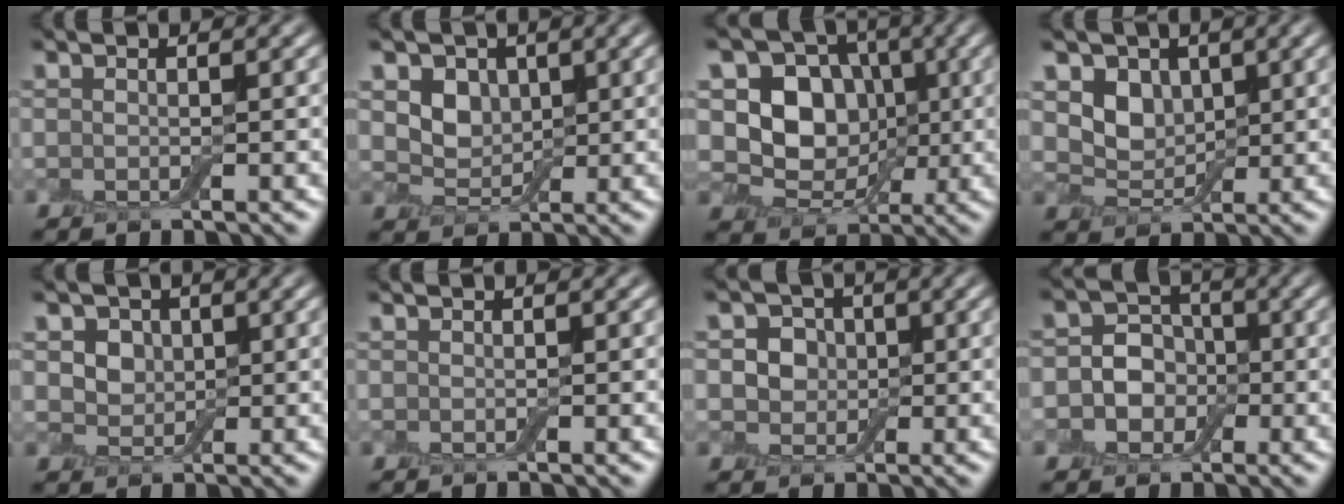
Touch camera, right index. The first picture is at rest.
{"total": 2.9, "force": [0.8, 2.4, 1.4], "torque": [-0.031, -0.013, 0.010]}
{"total": 6.9, "force": [0.2, 5.9, 3.6], "torque": [-0.047, -0.004, -0.013]}
{"total": 3.2, "force": [0.9, 2.6, 1.6], "torque": [-0.033, -0.009, 0.009]}
{"total": 4.0, "force": [1.4, 3.2, 1.9], "torque": [-0.039, 0.005, 0.016]}
{"total": 0.0}
{"total": 3.4, "force": [0.2, 3.1, 1.4], "torque": [-0.013, 0.003, -0.011]}
{"total": 3.9, "force": [-1.0, 3.4, 1.7], "torque": [0.001, -0.001, -0.038]}